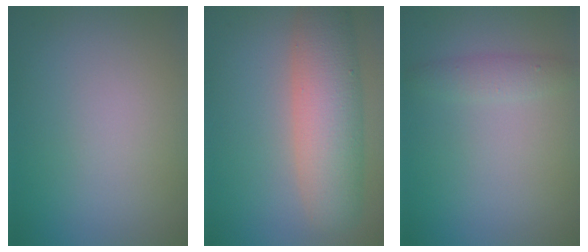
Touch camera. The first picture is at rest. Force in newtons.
{"total": 7.2, "press": 7.2, "slide": 0.3}
{"total": 1.6, "press": 1.6, "slide": 0.0}